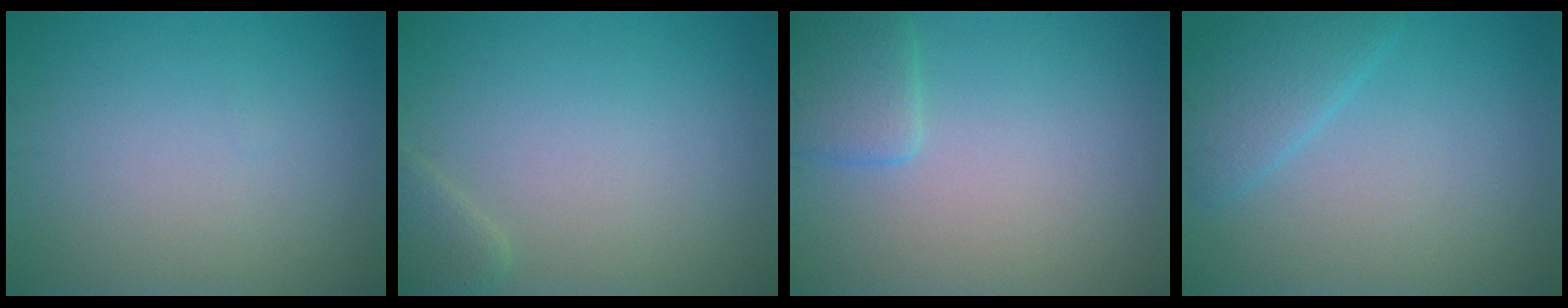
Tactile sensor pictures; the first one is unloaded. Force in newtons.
{"total": 1.6, "press": 1.6, "slide": 0.1}
{"total": 2.4, "press": 2.4, "slide": 0.2}
{"total": 2.8, "press": 2.8, "slide": 0.1}